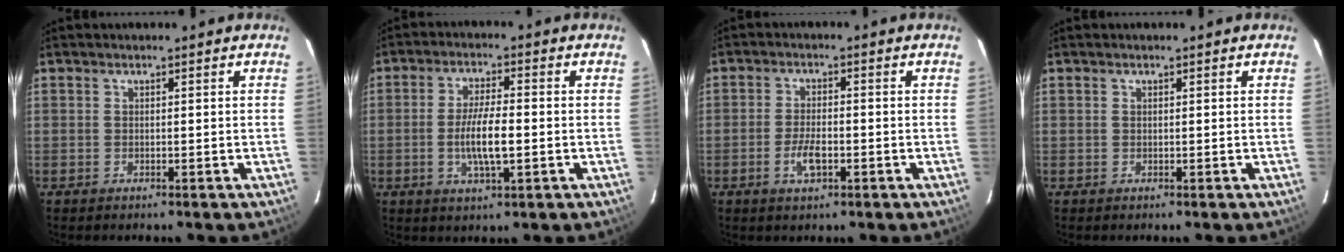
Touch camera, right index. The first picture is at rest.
{"total": 7.6, "force": [-1.4, 1.7, 7.2], "torque": [-0.138, -0.002, -0.026]}
{"total": 4.7, "force": [-1.8, 1.9, 3.8], "torque": [-0.080, -0.001, -0.031]}
{"total": 0.0}